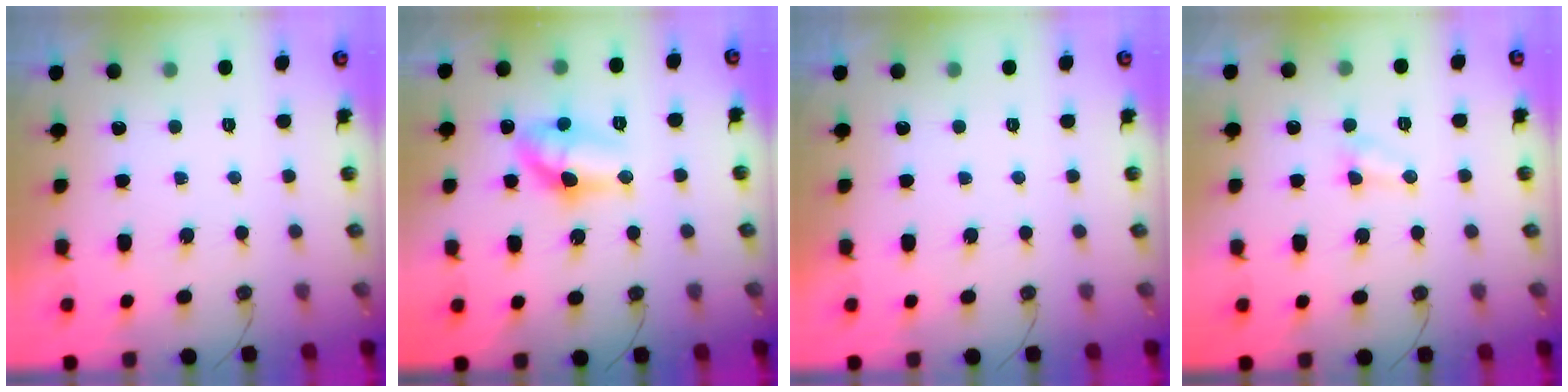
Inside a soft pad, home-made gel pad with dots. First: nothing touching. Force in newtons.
{"total": 12.0, "press": 12.0, "slide": 1.0}
{"total": 0.0}
{"total": 3.0, "press": 3.0, "slide": 0.4}